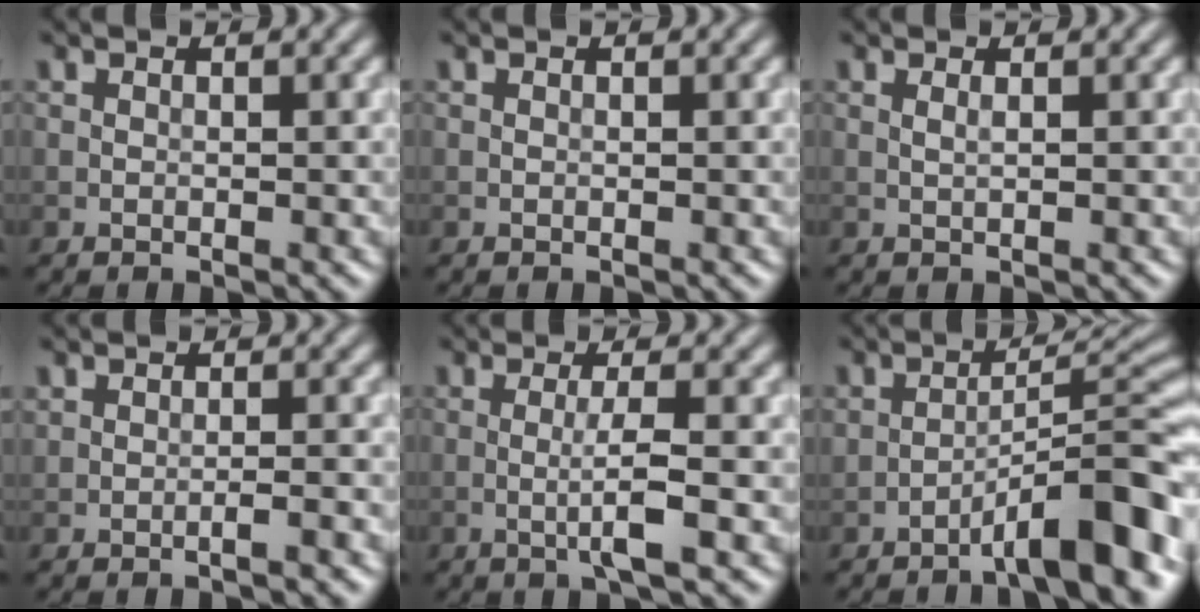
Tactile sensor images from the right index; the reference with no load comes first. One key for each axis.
{"total": 0.0}
{"total": 0.6, "fx": 0.2, "fy": 0.1, "fz": 0.5, "tx": -0.010, "ty": 0.001, "tz": 0.003}
{"total": 0.9, "fx": -0.5, "fy": 0.0, "fz": 0.7, "tx": -0.011, "ty": 0.000, "tz": -0.010}
{"total": 3.0, "fx": -0.6, "fy": 0.2, "fz": 3.0, "tx": -0.055, "ty": -0.003, "tz": -0.016}
{"total": 7.3, "fx": -4.6, "fy": 1.2, "fz": 5.6, "tx": -0.077, "ty": 0.026, "tz": -0.071}